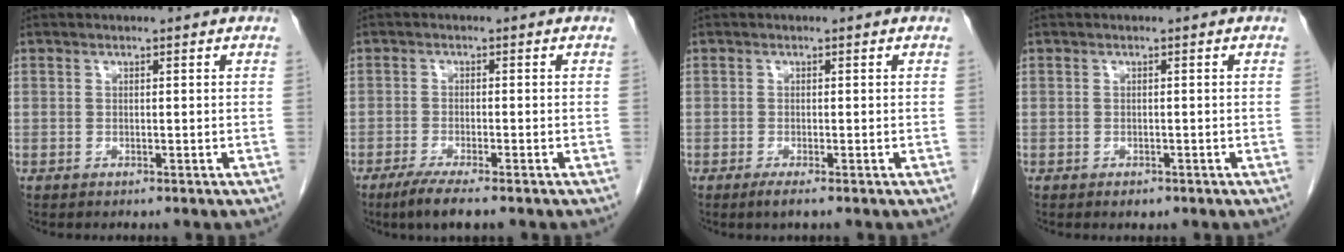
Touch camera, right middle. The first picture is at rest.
{"total": 4.9, "force": [-3.4, 0.4, 3.4], "torque": [-0.060, -0.012, -0.057]}
{"total": 1.4, "force": [-0.8, 0.0, 1.1], "torque": [-0.021, -0.004, -0.016]}
{"total": 1.0, "force": [-0.7, 0.5, 0.5], "torque": [-0.010, 0.000, -0.005]}